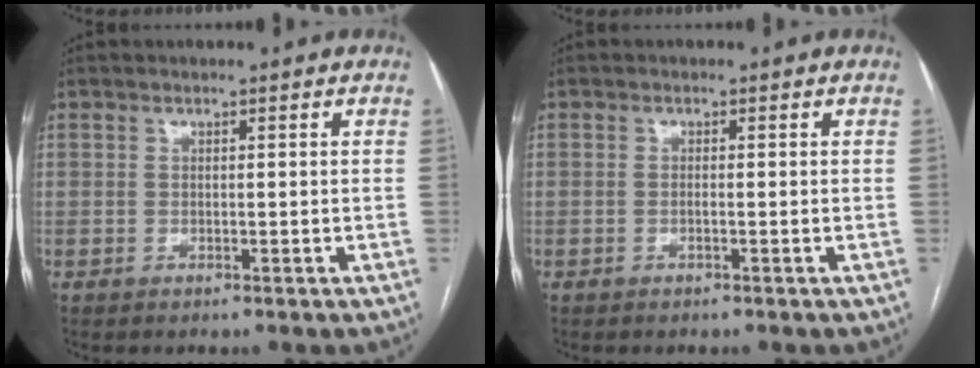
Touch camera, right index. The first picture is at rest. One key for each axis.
{"total": 0.6, "fx": -0.2, "fy": 0.0, "fz": 0.6, "tx": -0.012, "ty": 0.000, "tz": -0.003}